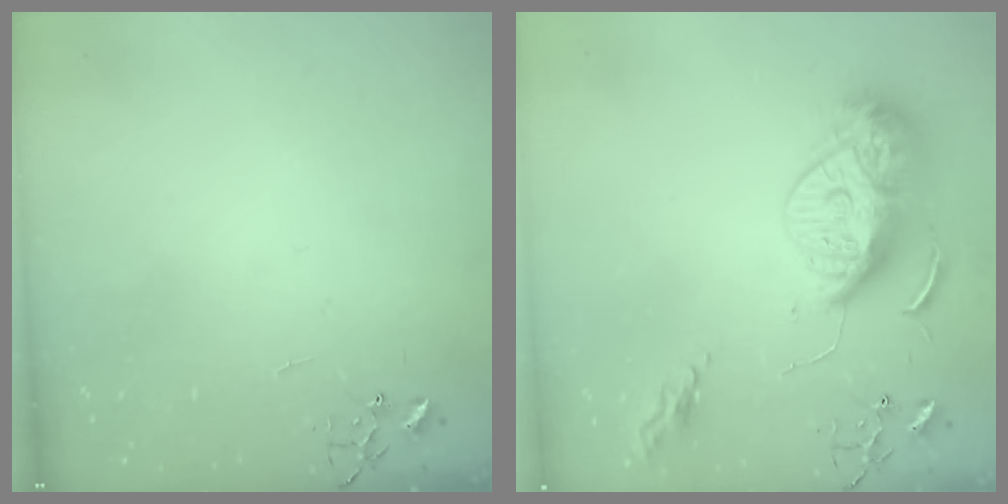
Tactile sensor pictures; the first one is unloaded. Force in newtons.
{"total": 15.7, "press": 15.6, "slide": 1.4}